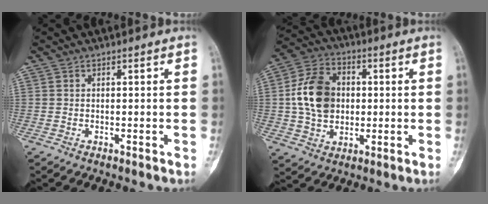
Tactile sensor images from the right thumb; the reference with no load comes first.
{"total": 13.2, "force": [0.8, 9.9, 8.7], "torque": [-0.136, 0.012, 0.012]}